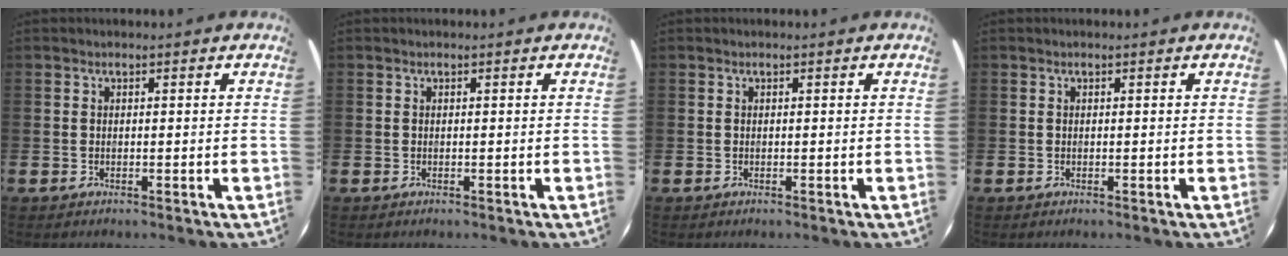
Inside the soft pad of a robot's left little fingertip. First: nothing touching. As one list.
[{"total": 0.0}, {"total": 0.0}, {"total": 0.0}]